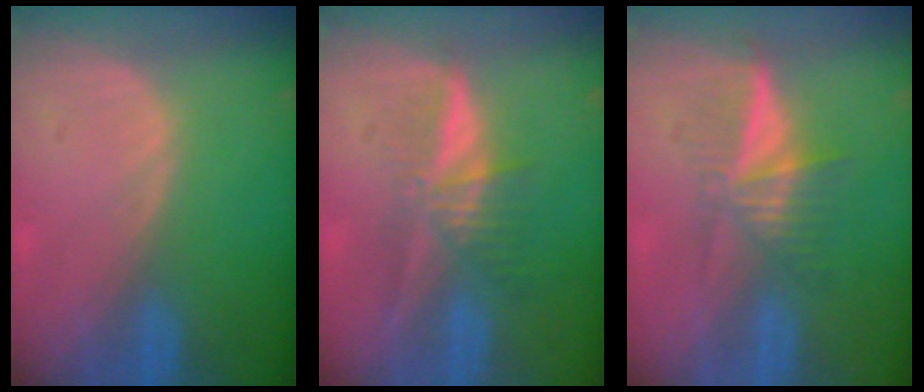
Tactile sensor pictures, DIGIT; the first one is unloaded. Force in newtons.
{"total": 5.8, "press": 5.5, "slide": 2.0}
{"total": 6.3, "press": 5.3, "slide": 3.5}